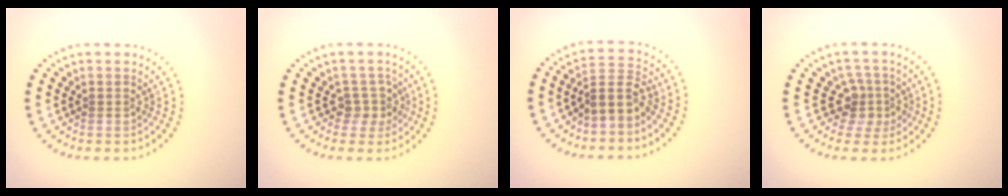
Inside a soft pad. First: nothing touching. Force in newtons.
{"total": 2.2, "press": 1.7, "slide": 1.4}
{"total": 3.0, "press": 2.3, "slide": 1.8}
{"total": 2.7, "press": 2.0, "slide": 1.9}